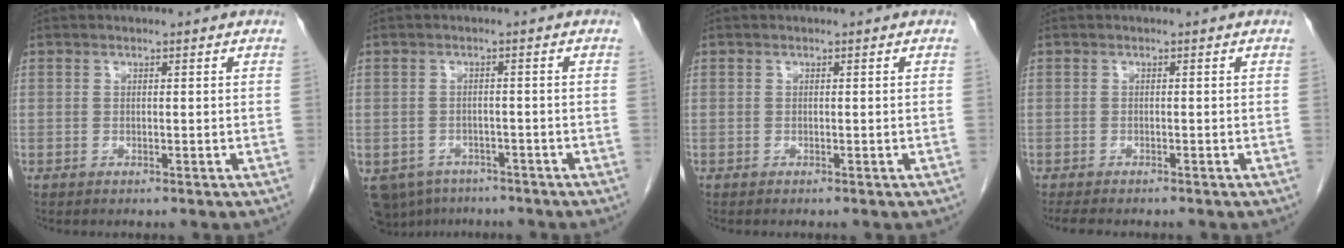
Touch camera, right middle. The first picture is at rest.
{"total": 8.5, "force": [-6.0, 5.7, 2.2], "torque": [-0.057, -0.006, -0.081]}
{"total": 0.6, "force": [-0.5, 0.2, 0.3], "torque": [-0.008, 0.000, -0.003]}
{"total": 4.0, "force": [-3.3, 0.9, 1.9], "torque": [-0.028, -0.009, -0.046]}